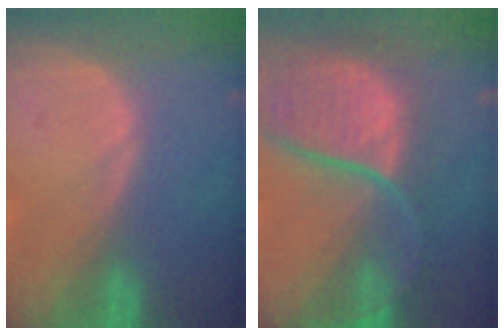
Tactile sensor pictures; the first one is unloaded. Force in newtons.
{"total": 12.1, "press": 9.8, "slide": 7.1}